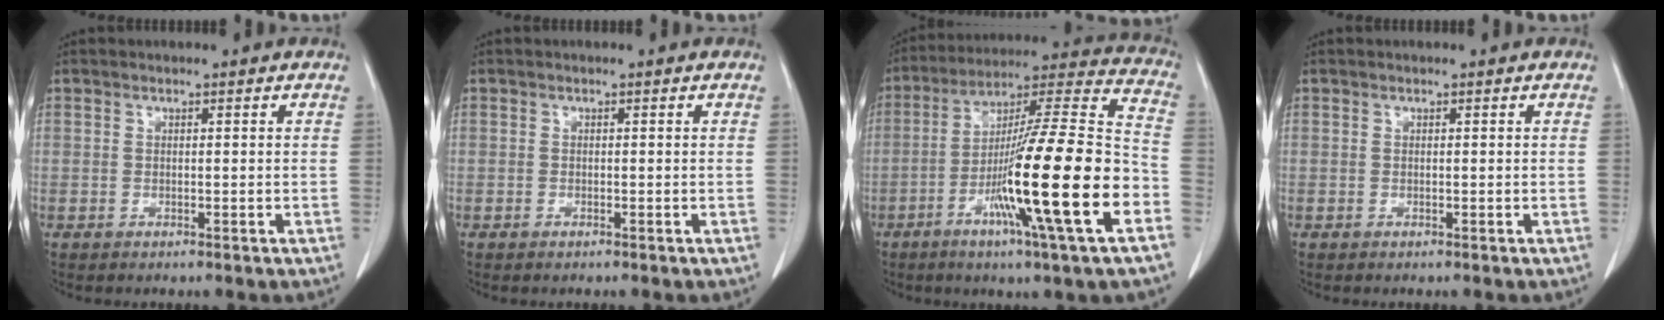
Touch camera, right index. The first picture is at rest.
{"total": 0.0}
{"total": 23.2, "force": [-8.1, -0.2, 21.8], "torque": [-0.344, -0.023, -0.146]}
{"total": 0.0}